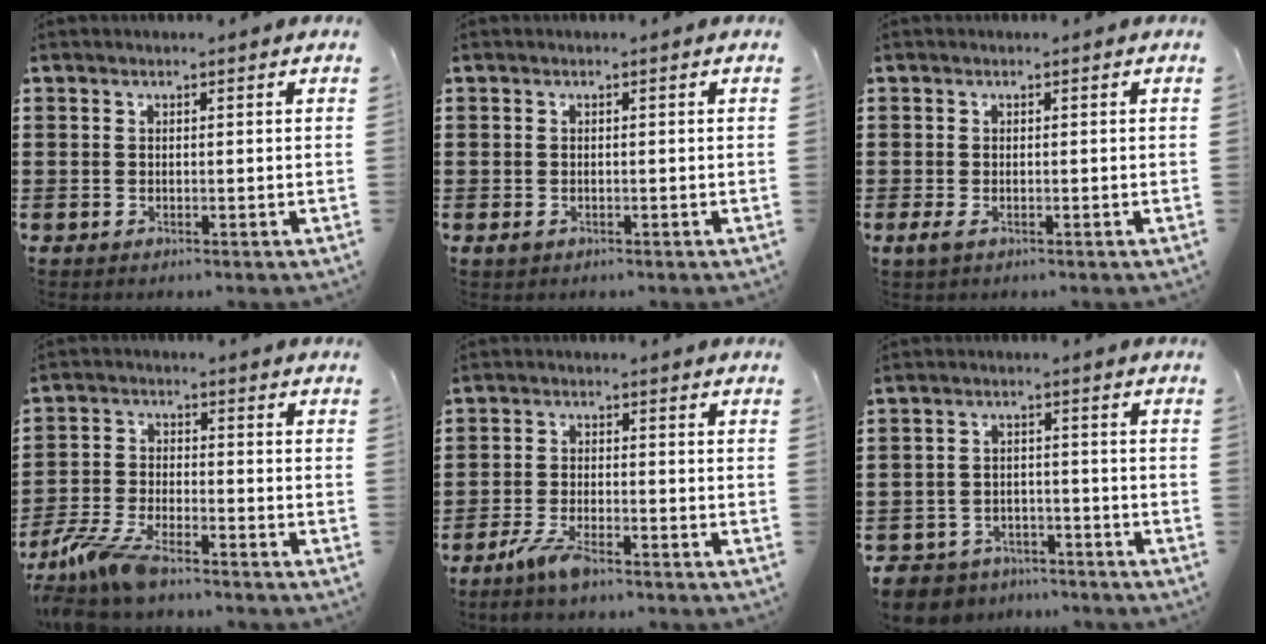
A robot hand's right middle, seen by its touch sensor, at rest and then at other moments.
{"total": 0.7, "force": [-0.3, 0.4, 0.4], "torque": [-0.010, -0.002, -0.006]}
{"total": 1.0, "force": [-0.3, 0.3, 0.9], "torque": [-0.025, -0.006, -0.007]}
{"total": 7.2, "force": [-6.1, 1.3, 3.6], "torque": [-0.095, -0.008, -0.121]}
{"total": 4.7, "force": [-3.4, 0.9, 3.1], "torque": [-0.079, -0.007, -0.069]}
{"total": 4.8, "force": [-4.7, 1.3, 0.1], "torque": [-0.018, 0.004, -0.101]}